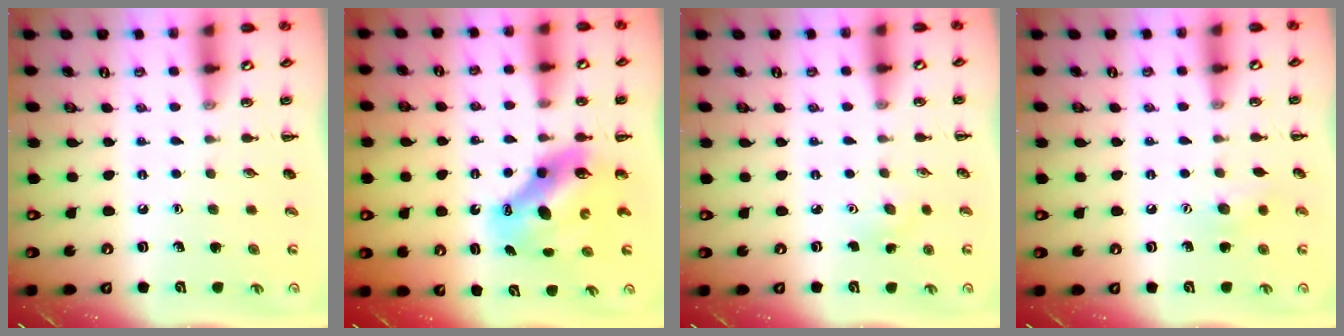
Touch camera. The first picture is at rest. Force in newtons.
{"total": 9.6, "press": 9.1, "slide": 3.0}
{"total": 2.9, "press": 2.8, "slide": 0.8}
{"total": 7.1, "press": 7.0, "slide": 1.3}